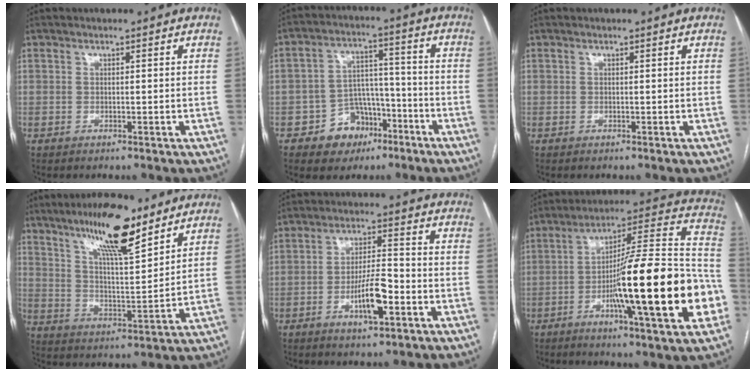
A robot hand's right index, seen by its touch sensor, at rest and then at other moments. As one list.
[{"total": 8.6, "force": [-4.7, 6.6, 2.9], "torque": [-0.039, 0.024, -0.068]}, {"total": 0.0}, {"total": 14.5, "force": [9.7, 2.8, 10.3], "torque": [-0.176, 0.000, 0.167]}, {"total": 8.0, "force": [-3.1, 1.8, 7.2], "torque": [-0.133, 0.003, -0.051]}, {"total": 26.8, "force": [-7.2, 2.0, 25.7], "torque": [-0.328, 0.000, -0.115]}]